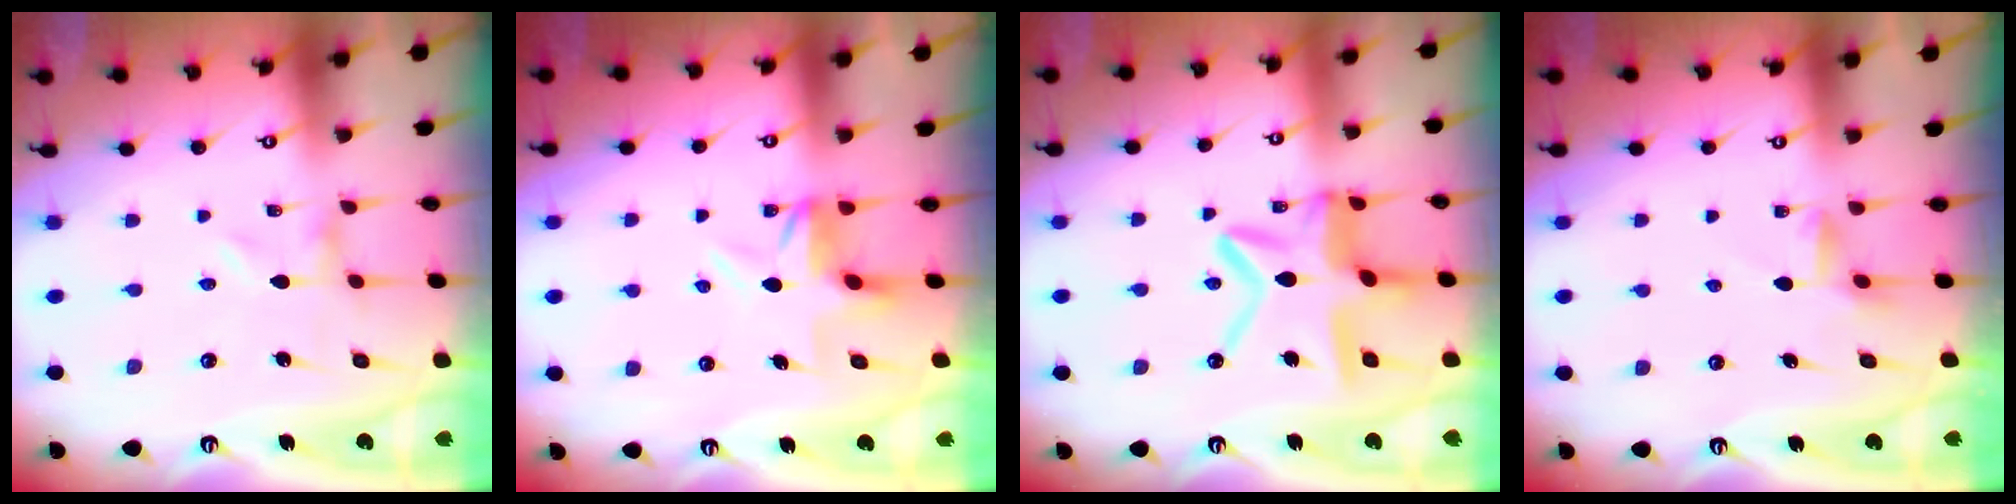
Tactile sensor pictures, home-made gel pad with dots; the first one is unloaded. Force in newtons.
{"total": 4.6, "press": 4.6, "slide": 0.1}
{"total": 14.1, "press": 14.0, "slide": 1.2}
{"total": 4.7, "press": 4.6, "slide": 0.4}